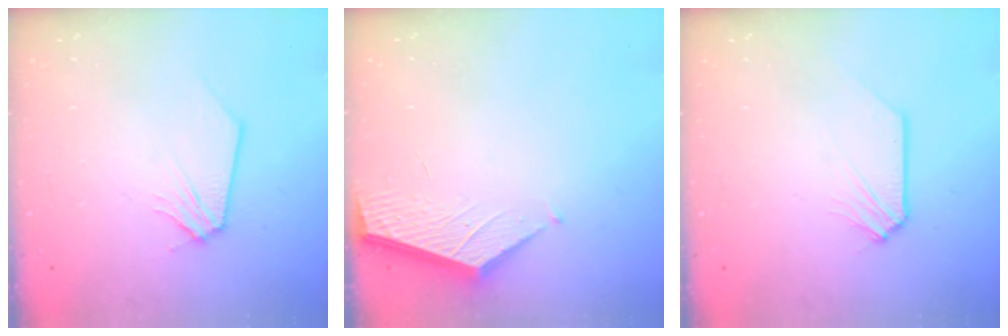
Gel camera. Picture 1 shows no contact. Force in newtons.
{"total": 2.2, "press": 2.2, "slide": 0.2}
{"total": 0.0}